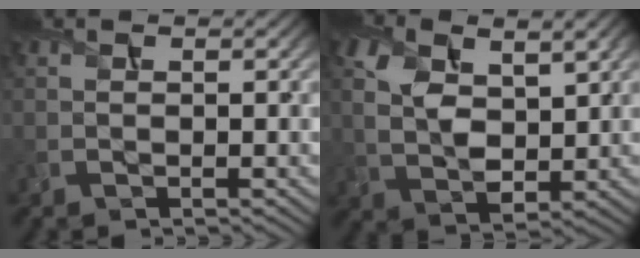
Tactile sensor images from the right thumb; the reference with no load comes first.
{"total": 7.4, "force": [2.4, 4.0, 5.7], "torque": [-0.129, -0.002, 0.041]}